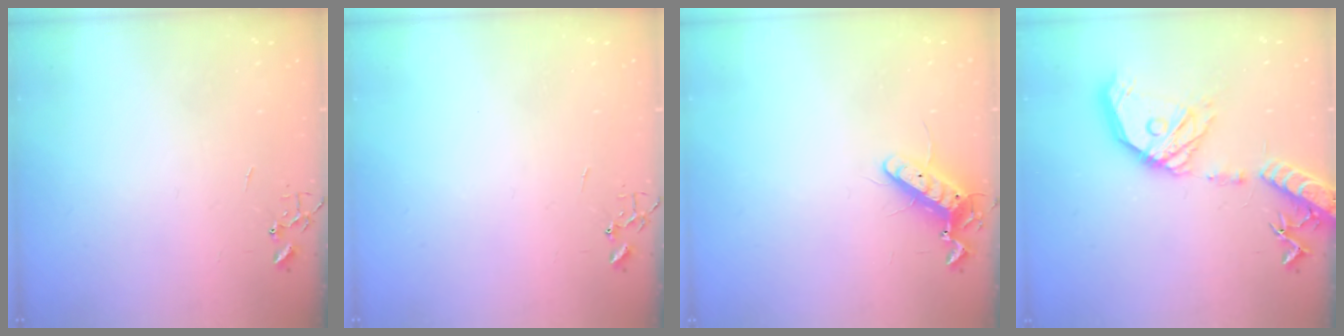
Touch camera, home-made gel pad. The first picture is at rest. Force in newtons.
{"total": 0.0}
{"total": 11.2, "press": 11.1, "slide": 1.4}
{"total": 22.7, "press": 22.4, "slide": 3.8}